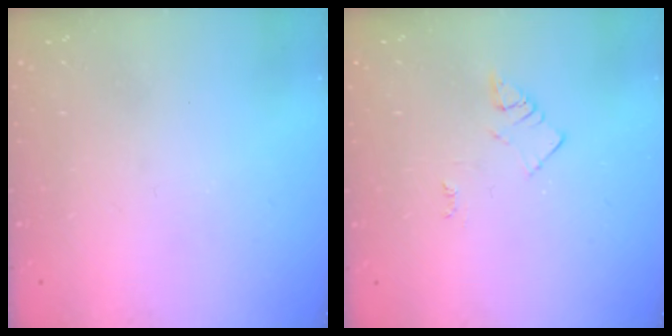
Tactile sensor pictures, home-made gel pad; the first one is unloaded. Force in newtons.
{"total": 3.1, "press": 3.1, "slide": 0.4}